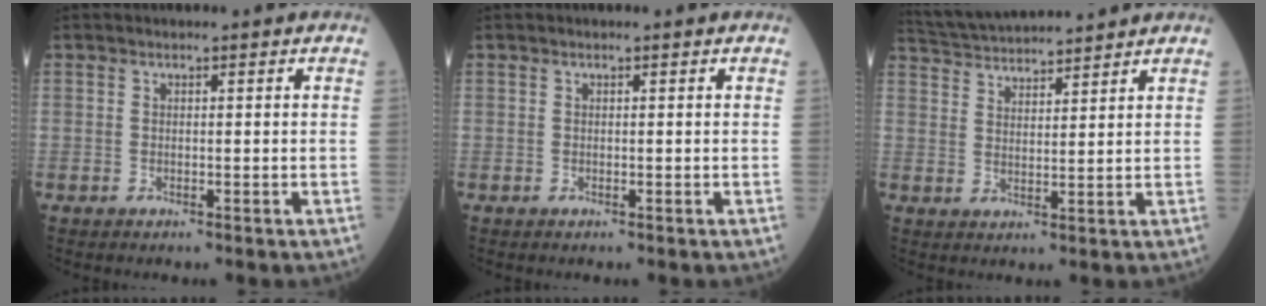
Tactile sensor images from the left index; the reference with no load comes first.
{"total": 0.0}
{"total": 10.5, "force": [10.1, 0.5, 2.8], "torque": [-0.066, 0.028, 0.169]}